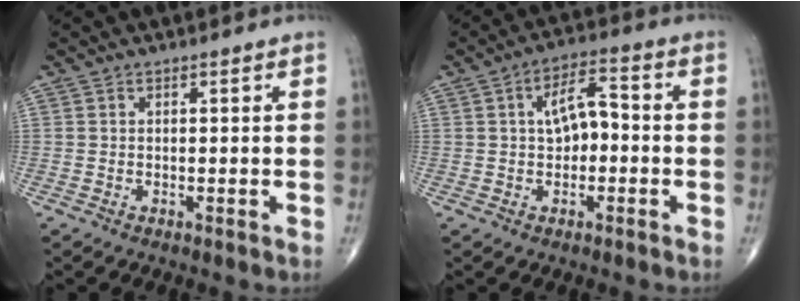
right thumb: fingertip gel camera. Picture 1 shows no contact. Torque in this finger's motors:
{"motor_torque": [0.10, 0.18, 0.33, 0.12, 0.04]}